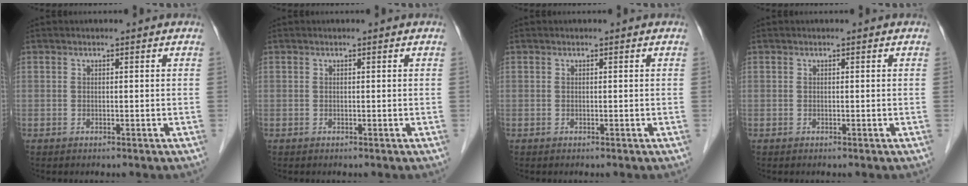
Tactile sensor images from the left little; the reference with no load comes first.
{"total": 0.0}
{"total": 0.0}
{"total": 0.0}